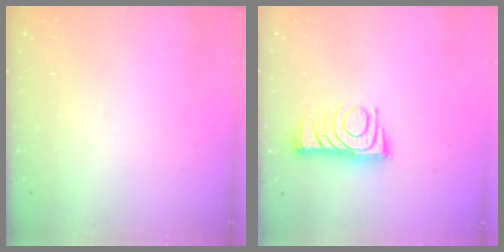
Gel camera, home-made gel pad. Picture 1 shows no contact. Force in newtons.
{"total": 10.3, "press": 10.3, "slide": 0.6}